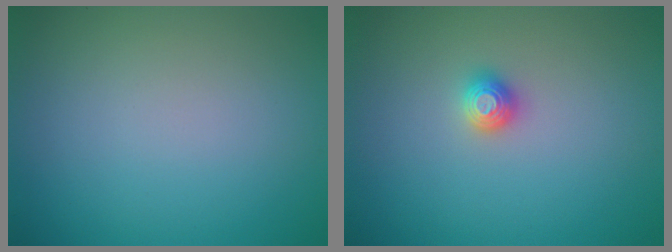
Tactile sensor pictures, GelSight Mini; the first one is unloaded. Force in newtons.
{"total": 1.2, "press": 1.1, "slide": 0.3}